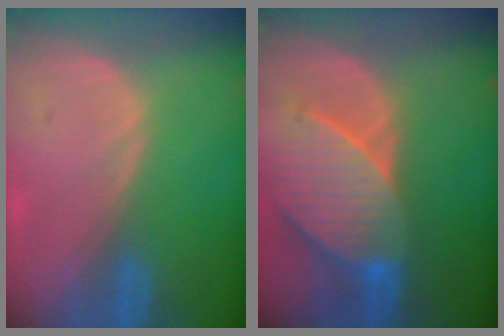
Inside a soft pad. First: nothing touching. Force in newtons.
{"total": 9.5, "press": 8.6, "slide": 3.8}